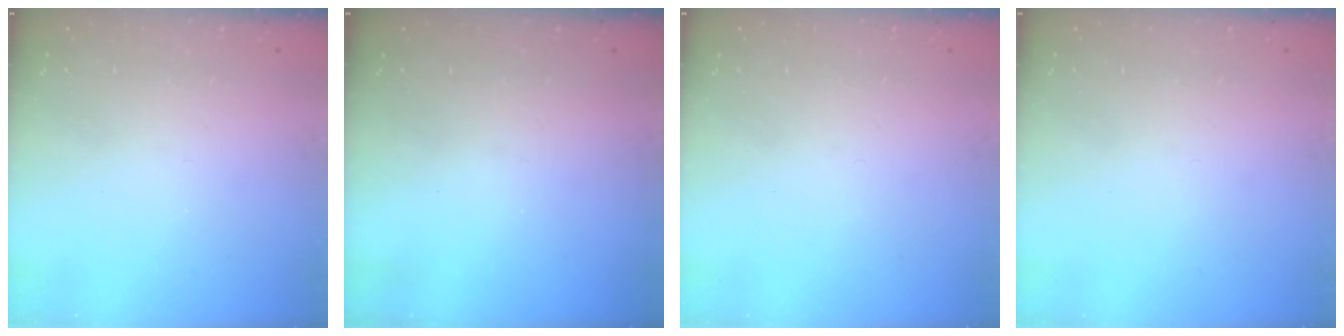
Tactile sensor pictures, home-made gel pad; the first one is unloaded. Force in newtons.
{"total": 0.0}
{"total": 0.0}
{"total": 0.0}